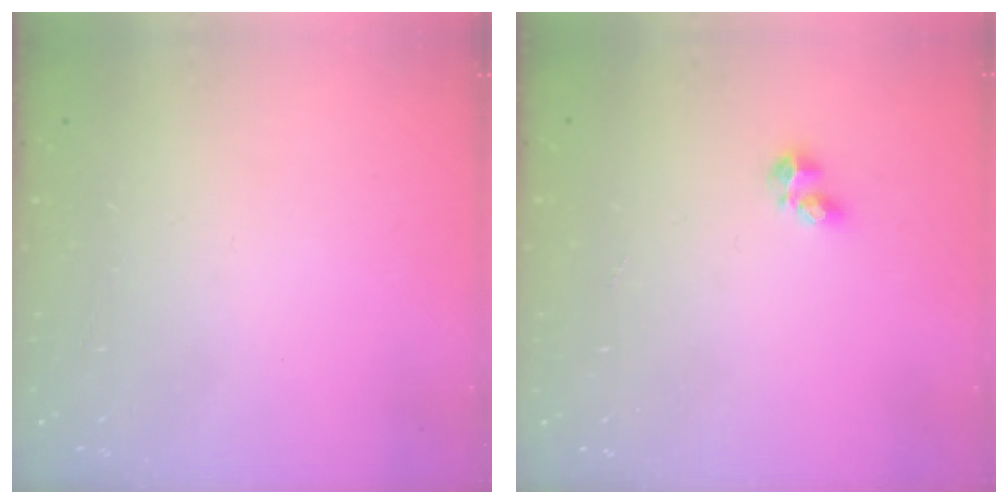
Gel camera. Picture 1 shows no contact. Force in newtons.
{"total": 2.1, "press": 2.0, "slide": 0.8}